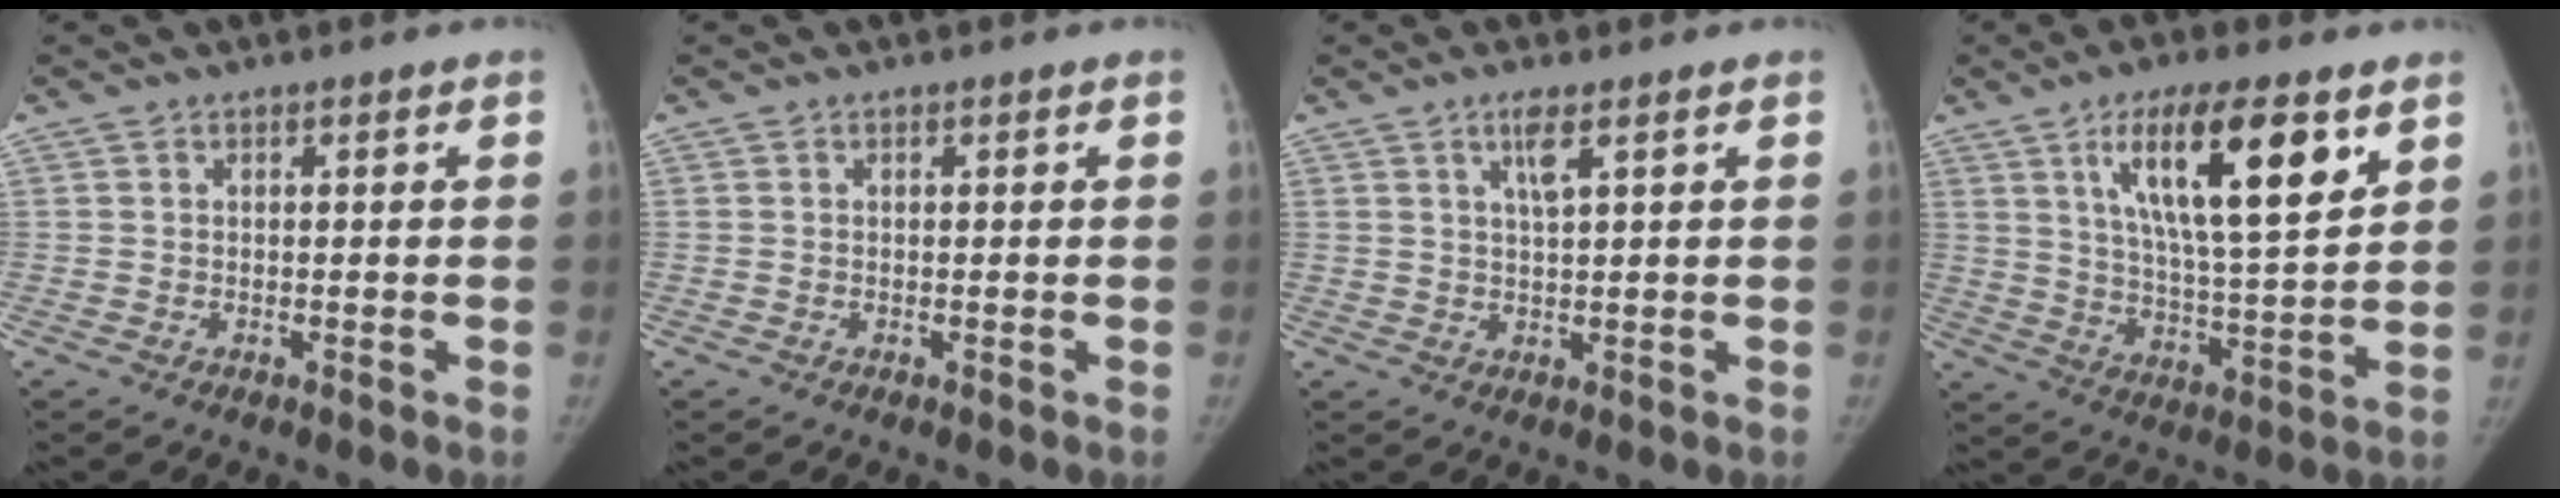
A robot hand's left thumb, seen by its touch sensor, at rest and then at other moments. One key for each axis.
{"total": 0.0}
{"total": 3.3, "fx": 1.6, "fy": 0.7, "fz": 2.8, "tx": -0.053, "ty": -0.007, "tz": 0.033}
{"total": 17.2, "fx": 8.1, "fy": 4.6, "fz": 14.5, "tx": -0.222, "ty": -0.037, "tz": 0.142}